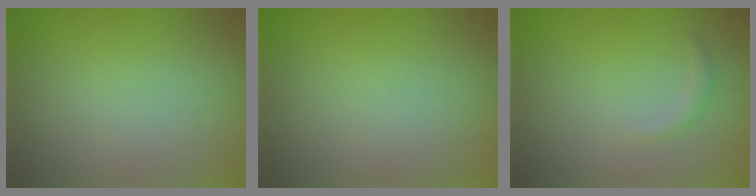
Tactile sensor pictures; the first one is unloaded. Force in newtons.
{"total": 0.0}
{"total": 0.9, "press": 0.9, "slide": 0.1}